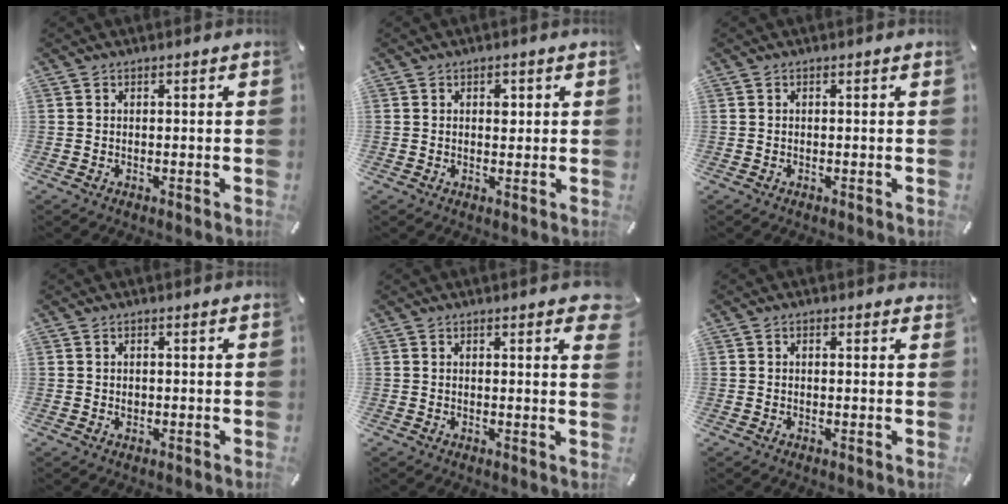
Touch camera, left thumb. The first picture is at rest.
{"total": 2.2, "force": [0.7, 1.6, 1.4], "torque": [-0.007, -0.004, 0.006]}
{"total": 0.0}
{"total": 0.6, "force": [0.1, 0.5, 0.2], "torque": [-0.006, 0.001, 0.002]}
{"total": 2.6, "force": [1.8, 0.5, 1.7], "torque": [-0.016, -0.014, 0.027]}
{"total": 1.1, "force": [0.5, 0.8, 0.4], "torque": [-0.001, 0.001, 0.007]}